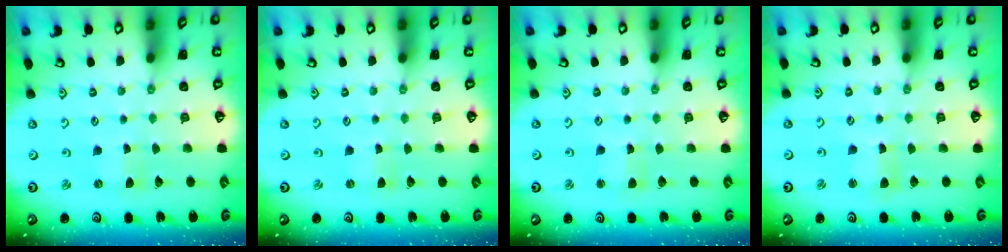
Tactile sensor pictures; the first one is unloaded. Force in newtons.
{"total": 0.0}
{"total": 3.1, "press": 3.1, "slide": 0.3}
{"total": 2.9, "press": 2.9, "slide": 0.3}